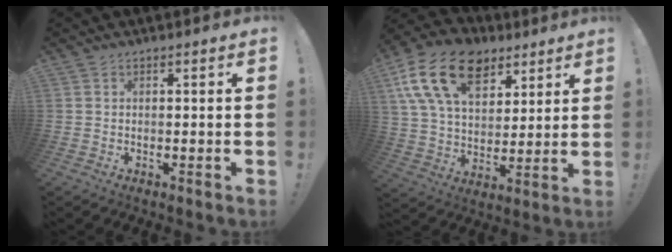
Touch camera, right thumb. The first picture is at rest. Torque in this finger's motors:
{"motor_torque": [-0.88, 2.00, 0.82, 0.12, 0.35]}